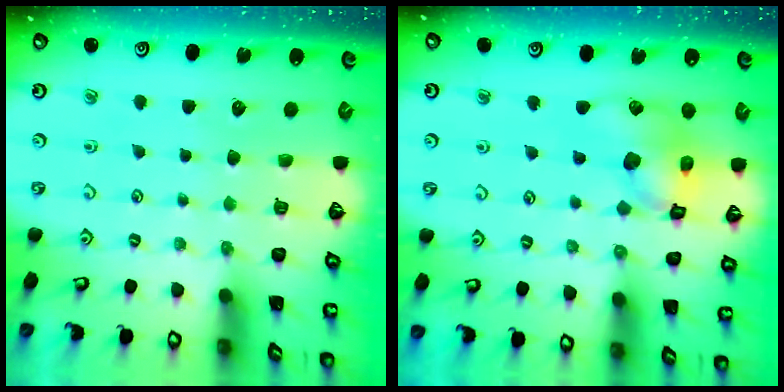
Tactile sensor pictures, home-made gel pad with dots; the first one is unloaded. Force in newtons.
{"total": 13.6, "press": 13.5, "slide": 2.1}